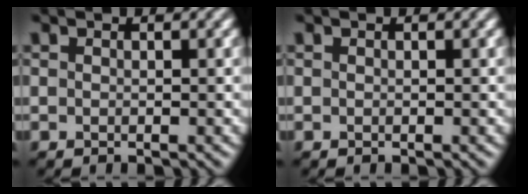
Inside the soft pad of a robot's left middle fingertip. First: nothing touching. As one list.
[{"total": 0.0}]